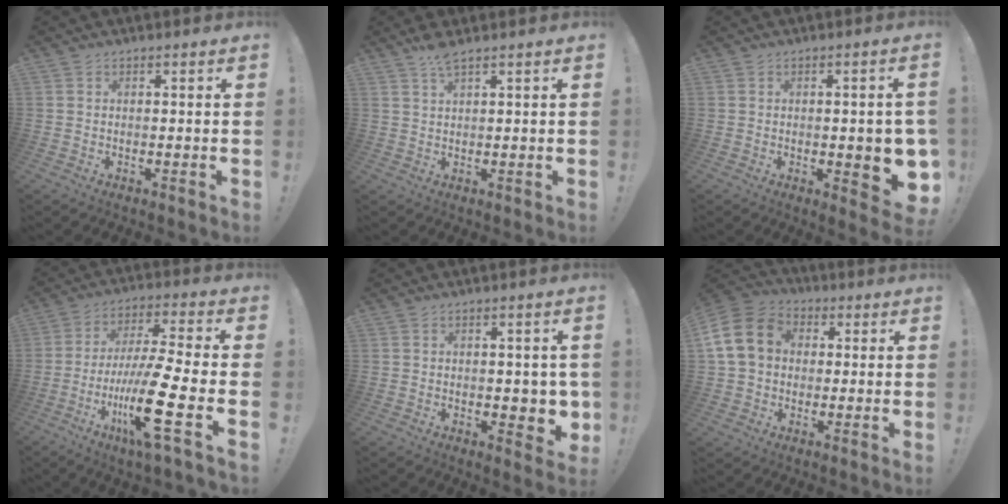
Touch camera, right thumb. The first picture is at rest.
{"total": 3.4, "force": [2.8, 0.5, 1.9], "torque": [-0.040, -0.008, 0.048]}
{"total": 8.2, "force": [-1.0, 2.8, 7.6], "torque": [-0.078, -0.008, -0.009]}
{"total": 18.6, "force": [-6.5, 2.5, 17.2], "torque": [-0.323, 0.029, -0.106]}
{"total": 4.4, "force": [-0.3, 2.7, 3.4], "torque": [-0.034, 0.003, -0.003]}
{"total": 14.6, "force": [2.6, 12.1, 7.8], "torque": [-0.139, 0.011, 0.057]}